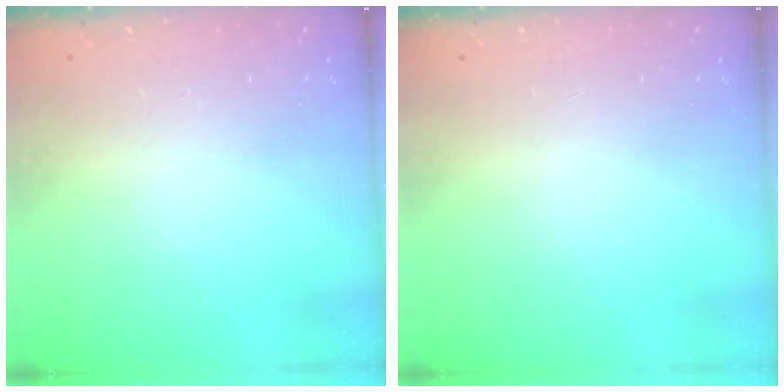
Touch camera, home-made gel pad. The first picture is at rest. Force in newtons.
{"total": 0.0}